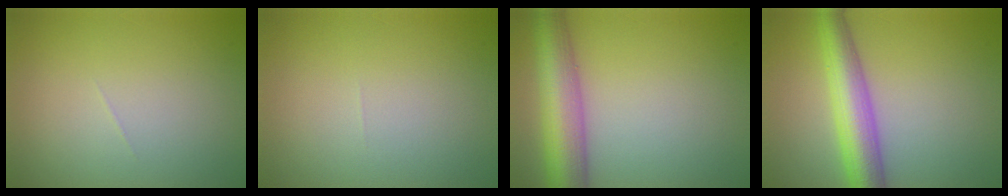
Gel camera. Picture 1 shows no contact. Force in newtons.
{"total": 0.0}
{"total": 7.4, "press": 7.4, "slide": 0.4}
{"total": 6.0, "press": 6.0, "slide": 0.1}